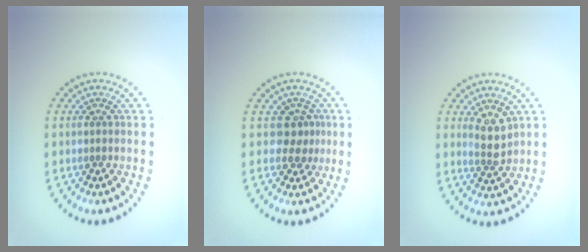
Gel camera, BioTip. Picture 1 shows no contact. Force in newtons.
{"total": 2.3, "press": 1.5, "slide": 1.7}
{"total": 2.5, "press": 2.2, "slide": 1.1}